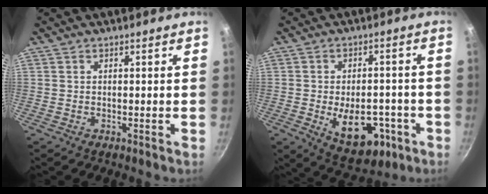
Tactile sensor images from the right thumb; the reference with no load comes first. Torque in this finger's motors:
{"motor_torque": [-0.08, 0.35, 0.48, 0.48, 0.13]}